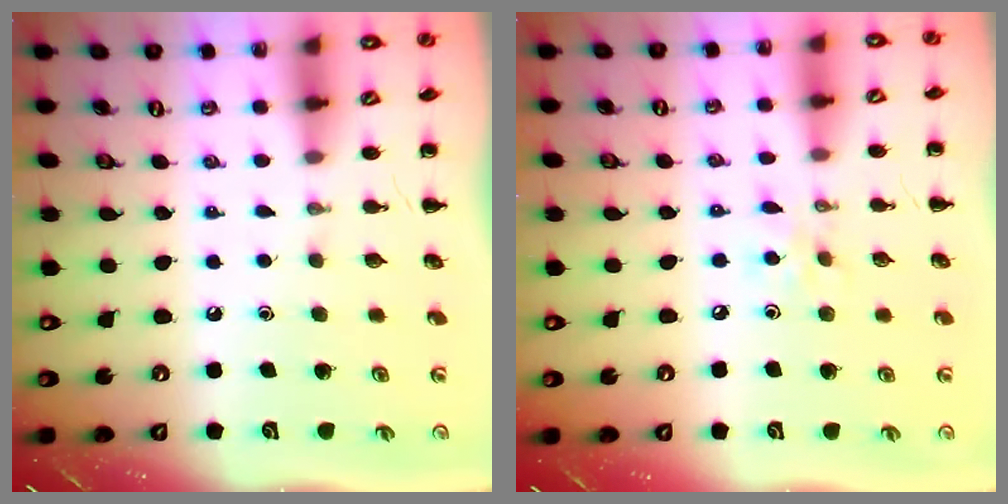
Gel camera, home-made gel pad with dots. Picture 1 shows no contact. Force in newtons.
{"total": 3.5, "press": 3.4, "slide": 0.9}